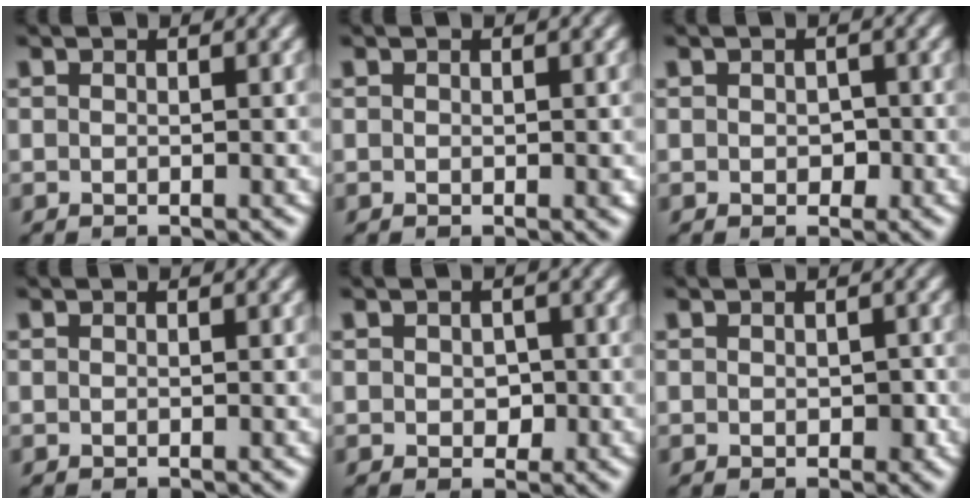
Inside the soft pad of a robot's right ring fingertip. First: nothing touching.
{"total": 0.0}
{"total": 1.0, "force": [-0.3, 0.9, 0.2], "torque": [0.000, -0.001, -0.007]}
{"total": 0.0}
{"total": 1.3, "force": [-0.2, 1.2, 0.3], "torque": [-0.004, -0.003, -0.004]}
{"total": 0.9, "force": [-0.1, 0.7, 0.5], "torque": [-0.009, -0.005, 0.001]}